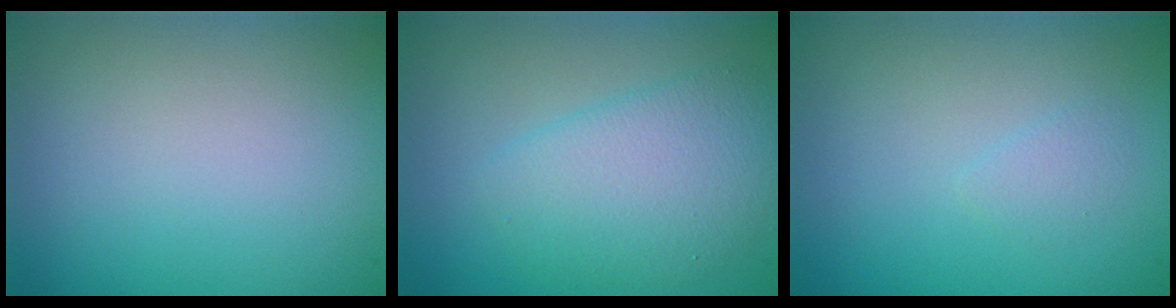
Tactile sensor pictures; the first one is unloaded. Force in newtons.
{"total": 4.4, "press": 4.4, "slide": 0.1}
{"total": 0.8, "press": 0.8, "slide": 0.0}